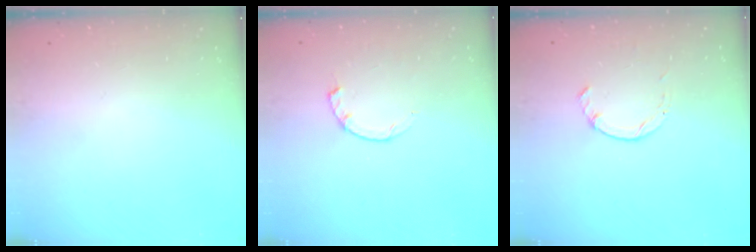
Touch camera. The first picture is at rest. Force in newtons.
{"total": 2.3, "press": 2.3, "slide": 0.4}
{"total": 1.0, "press": 1.0, "slide": 0.3}